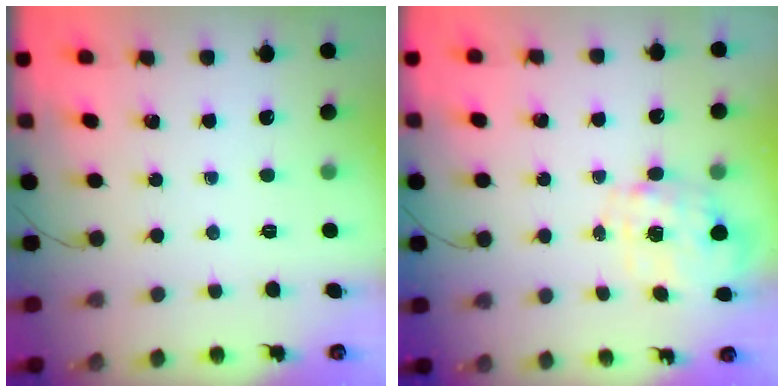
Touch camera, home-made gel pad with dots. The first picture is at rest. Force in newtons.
{"total": 2.7, "press": 2.6, "slide": 0.9}